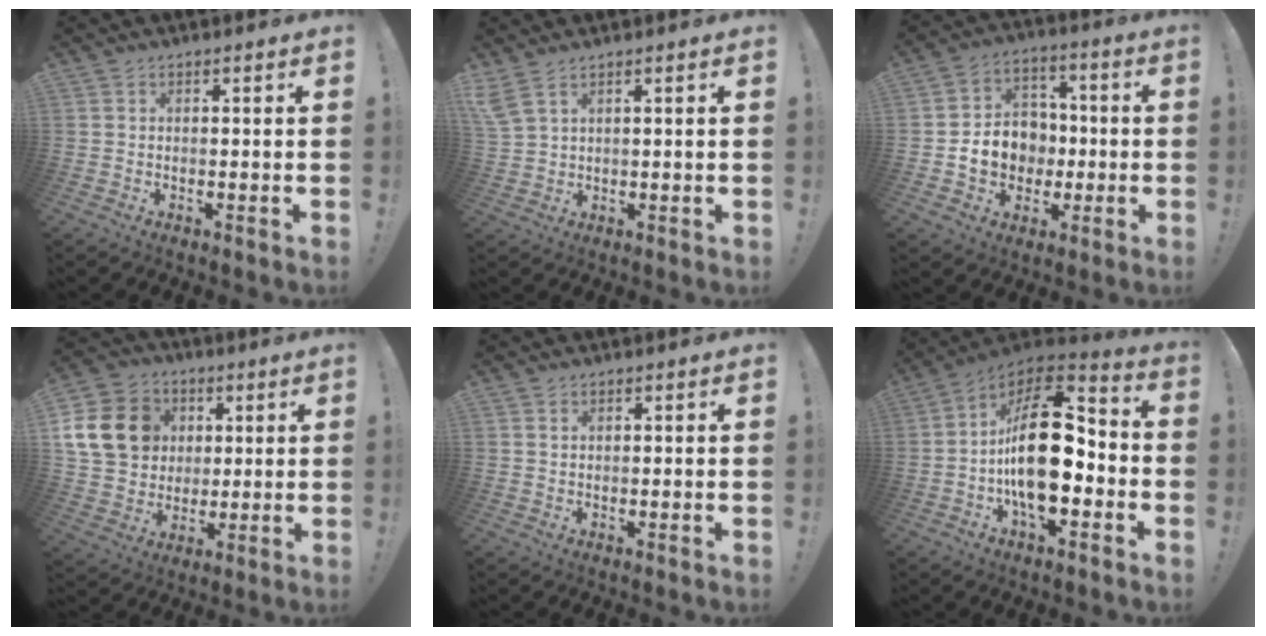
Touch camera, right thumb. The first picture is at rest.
{"total": 4.7, "force": [3.0, 1.1, 3.4], "torque": [-0.079, -0.015, 0.060]}
{"total": 12.2, "force": [-2.6, 10.7, 5.3], "torque": [-0.087, 0.023, -0.037]}
{"total": 18.0, "force": [4.6, 15.0, 8.8], "torque": [-0.139, -0.002, 0.103]}
{"total": 1.1, "force": [0.7, 0.6, 0.5], "torque": [-0.004, -0.003, 0.013]}
{"total": 22.2, "force": [-2.2, 11.5, 18.9], "torque": [-0.337, 0.021, -0.032]}